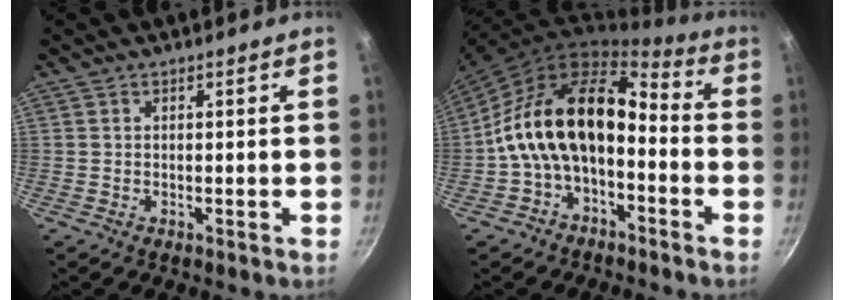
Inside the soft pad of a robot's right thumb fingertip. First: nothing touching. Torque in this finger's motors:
{"motor_torque": [2.50, 2.51, 1.51, -1.26, 0.76]}